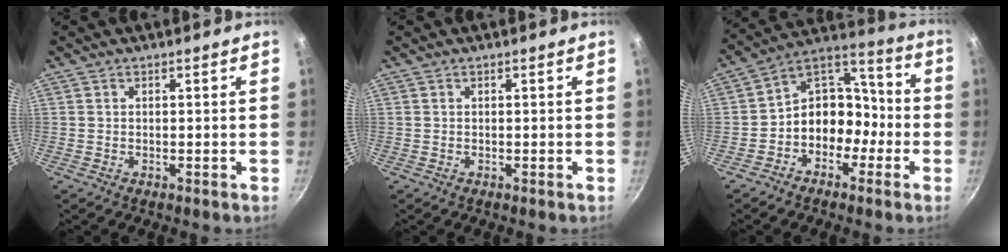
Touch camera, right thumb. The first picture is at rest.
{"total": 0.0}
{"total": 12.1, "force": [-4.2, 9.6, 6.1], "torque": [-0.035, 0.077, -0.086]}